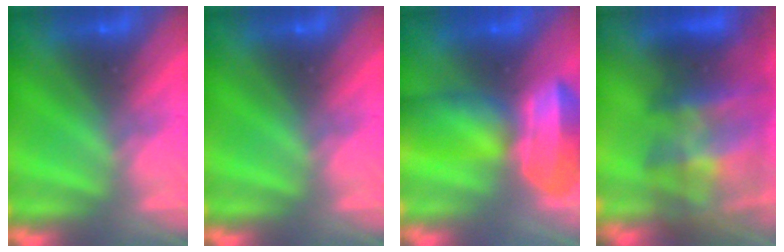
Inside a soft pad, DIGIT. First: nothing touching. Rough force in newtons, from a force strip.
{"total": 0.0}
{"total": 5.8}
{"total": 7.2}